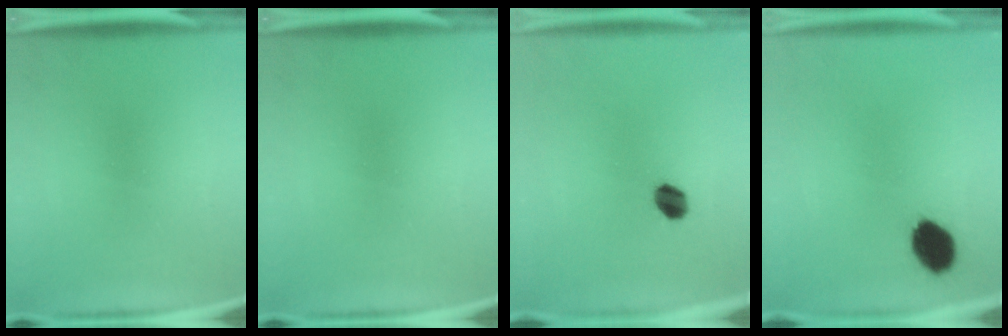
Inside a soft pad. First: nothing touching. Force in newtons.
{"total": 0.0}
{"total": 4.9}
{"total": 8.9}